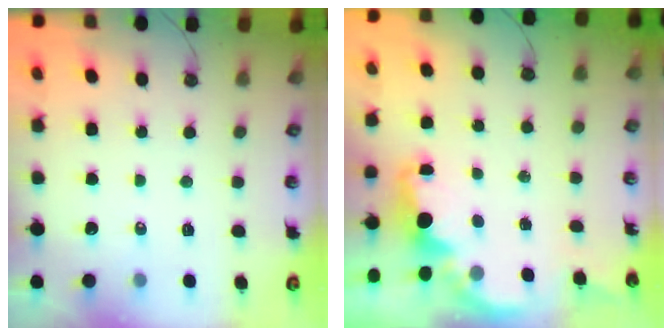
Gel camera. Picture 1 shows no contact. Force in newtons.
{"total": 2.3, "press": 2.2, "slide": 0.8}